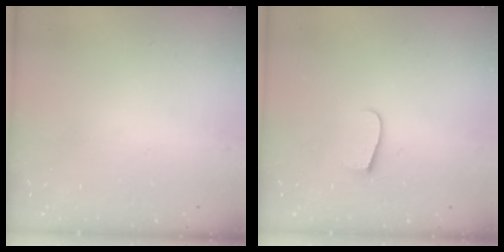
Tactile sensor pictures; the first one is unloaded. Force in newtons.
{"total": 6.2, "press": 6.2, "slide": 0.6}